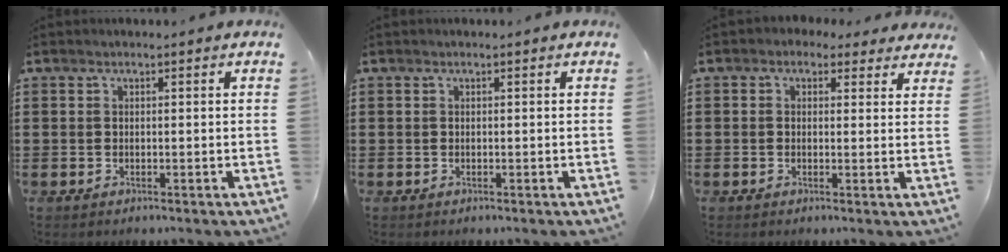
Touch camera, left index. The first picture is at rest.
{"total": 0.0}
{"total": 1.8, "force": [1.2, 1.4, 0.4], "torque": [-0.007, 0.006, 0.020]}